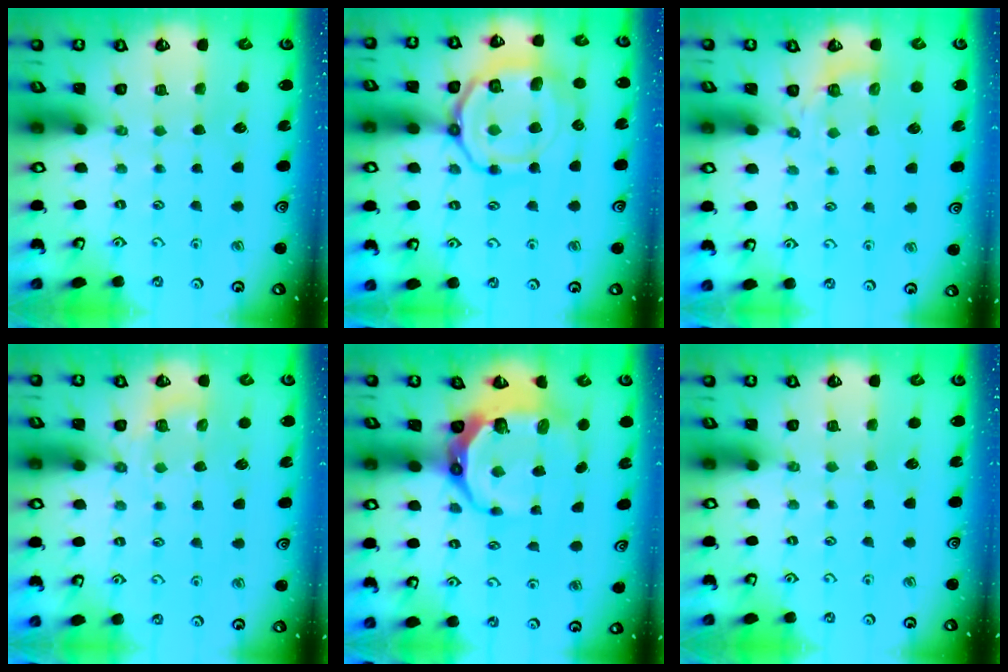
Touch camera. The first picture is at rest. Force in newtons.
{"total": 17.0, "press": 17.0, "slide": 1.6}
{"total": 2.8, "press": 2.2, "slide": 1.8}
{"total": 5.1, "press": 4.9, "slide": 1.4}
{"total": 11.3, "press": 10.3, "slide": 4.5}
{"total": 0.0}